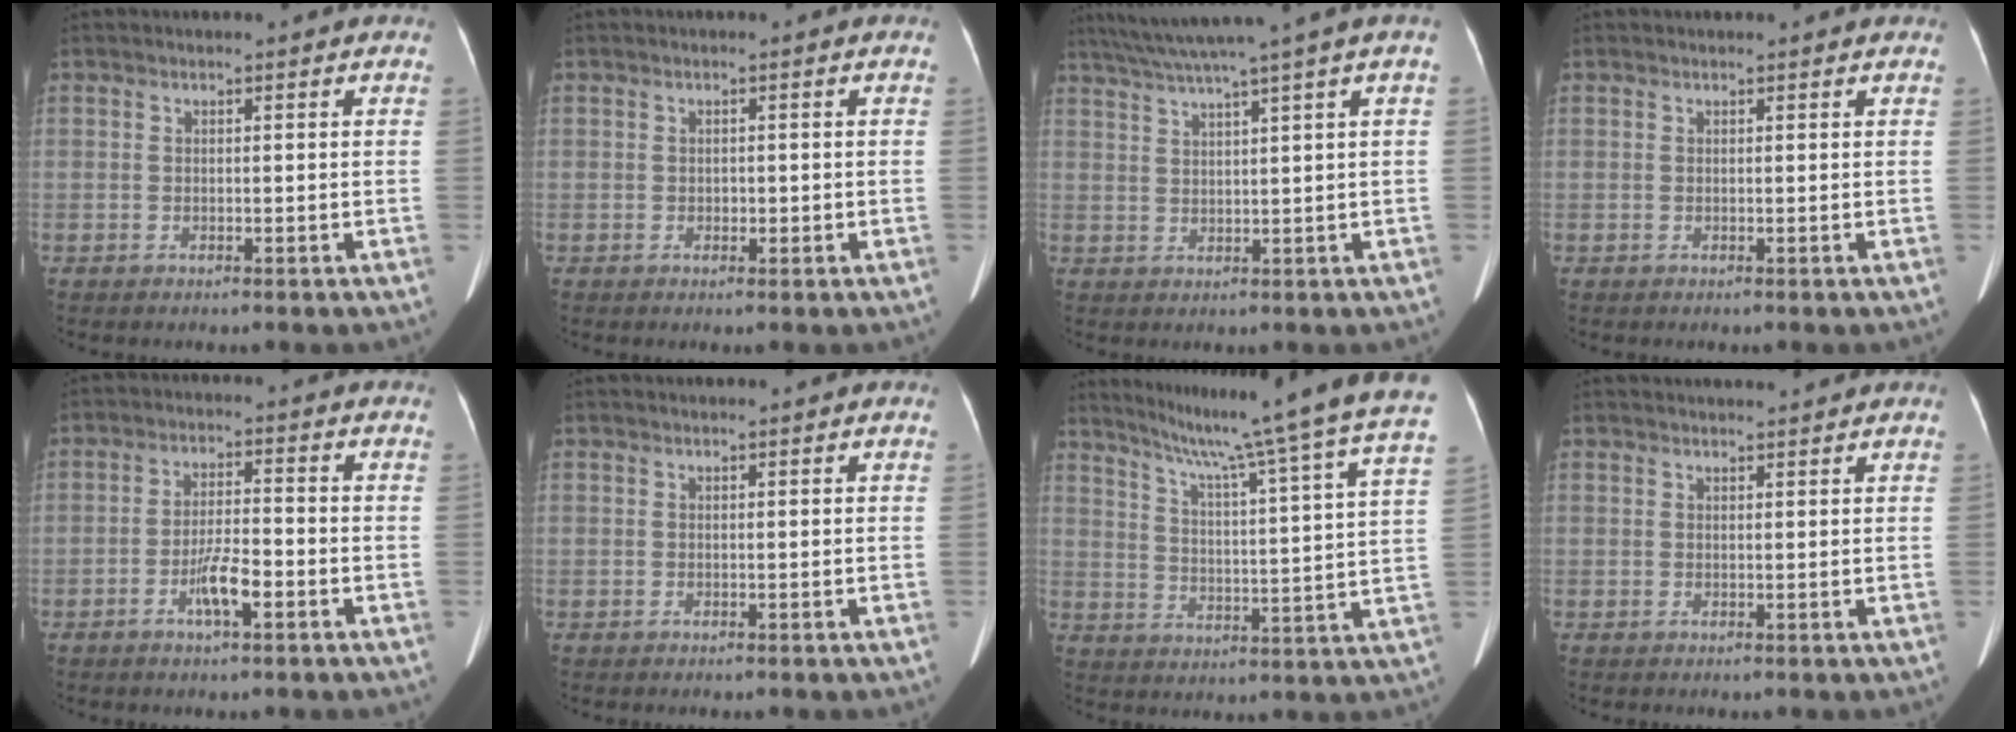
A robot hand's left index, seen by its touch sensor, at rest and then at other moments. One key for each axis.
{"total": 1.1, "fx": -0.3, "fy": 0.8, "fz": 0.7, "tx": -0.014, "ty": 0.000, "tz": -0.001}
{"total": 9.1, "fx": 6.8, "fy": -2.4, "fz": 5.6, "tx": -0.091, "ty": 0.021, "tz": 0.102}
{"total": 0.8, "fx": 0.7, "fy": 0.1, "fz": 0.2, "tx": -0.009, "ty": 0.002, "tz": 0.003}
{"total": 5.3, "fx": -2.5, "fy": 0.9, "fz": 4.6, "tx": -0.094, "ty": -0.001, "tz": -0.045}
{"total": 0.0}
{"total": 26.0, "fx": 22.0, "fy": -2.0, "fz": 13.5, "tx": -0.212, "ty": -0.063, "tz": 0.286}
{"total": 2.4, "fx": 2.4, "fy": -0.1, "fz": 0.6, "tx": -0.008, "ty": 0.015, "tz": 0.036}